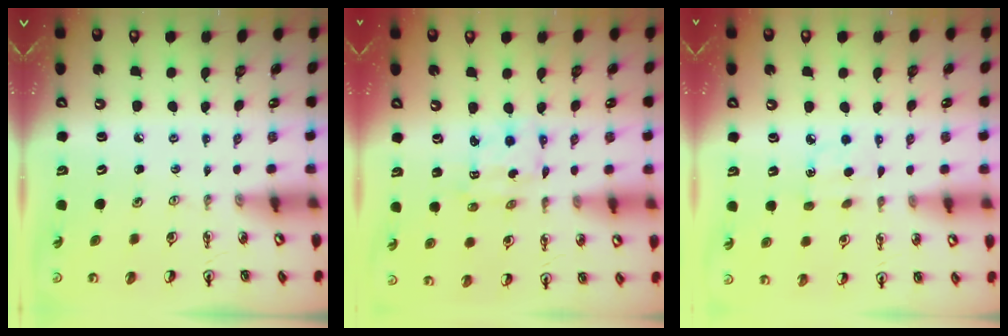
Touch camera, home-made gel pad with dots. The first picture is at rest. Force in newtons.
{"total": 2.6, "press": 2.6, "slide": 0.1}
{"total": 4.6, "press": 4.5, "slide": 0.6}